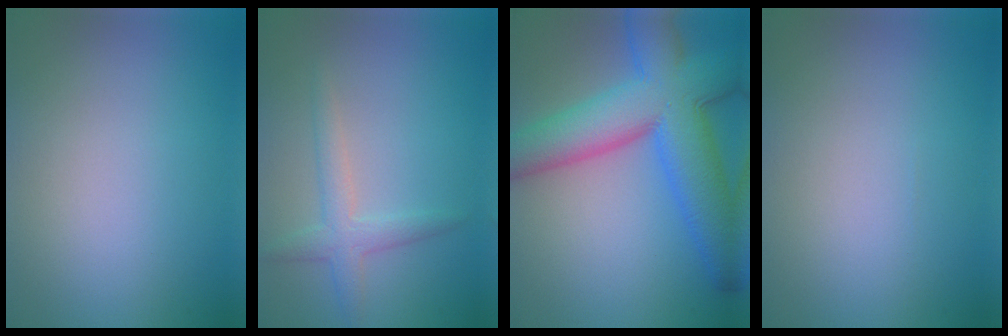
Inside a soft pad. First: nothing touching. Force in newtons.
{"total": 2.5, "press": 2.5, "slide": 0.1}
{"total": 11.8, "press": 11.8, "slide": 0.3}
{"total": 0.0}